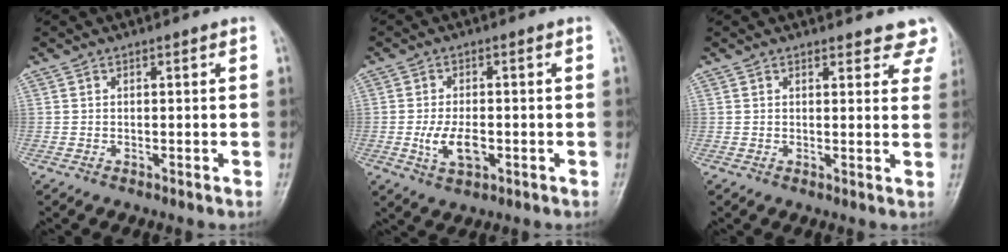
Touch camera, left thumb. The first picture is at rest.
{"total": 5.7, "force": [-1.4, 2.9, 4.7], "torque": [-0.091, 0.001, -0.021]}
{"total": 6.5, "force": [5.8, 2.5, 1.3], "torque": [0.030, -0.022, 0.042]}